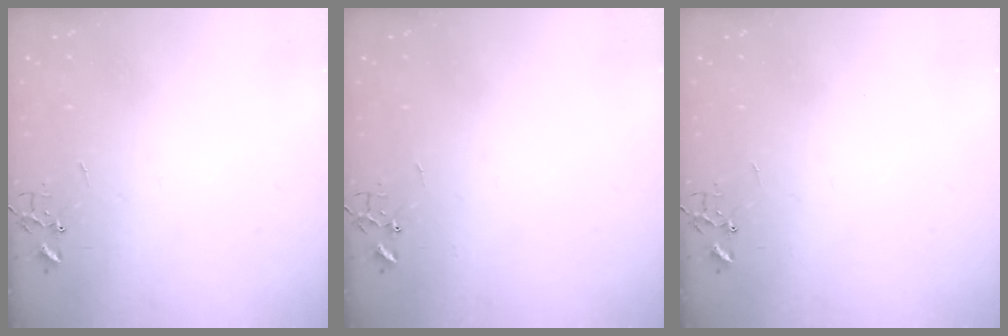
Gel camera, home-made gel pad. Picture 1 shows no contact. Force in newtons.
{"total": 0.0}
{"total": 0.0}